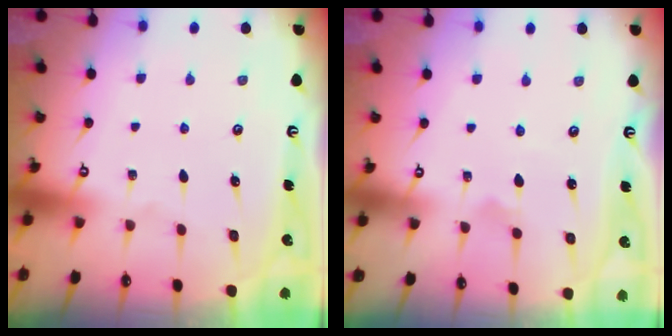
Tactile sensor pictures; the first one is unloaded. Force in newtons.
{"total": 1.9, "press": 1.9, "slide": 0.1}